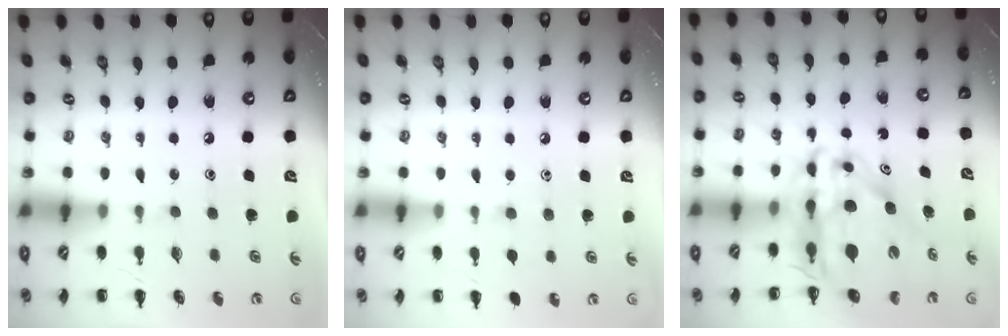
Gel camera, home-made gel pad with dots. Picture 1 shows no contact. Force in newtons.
{"total": 3.7, "press": 3.5, "slide": 1.2}
{"total": 15.1, "press": 14.5, "slide": 4.3}